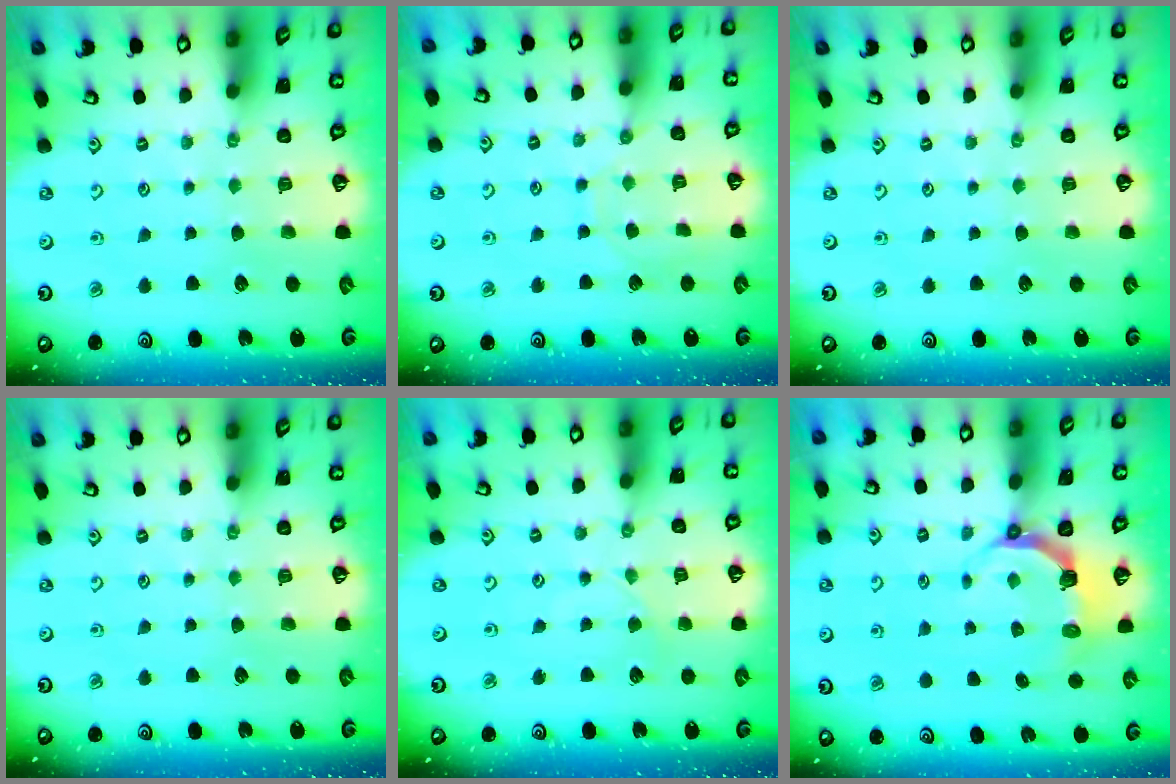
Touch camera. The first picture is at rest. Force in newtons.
{"total": 6.0, "press": 6.0, "slide": 0.5}
{"total": 0.0}
{"total": 0.0}
{"total": 2.3, "press": 2.3, "slide": 0.4}
{"total": 5.9, "press": 4.4, "slide": 4.0}